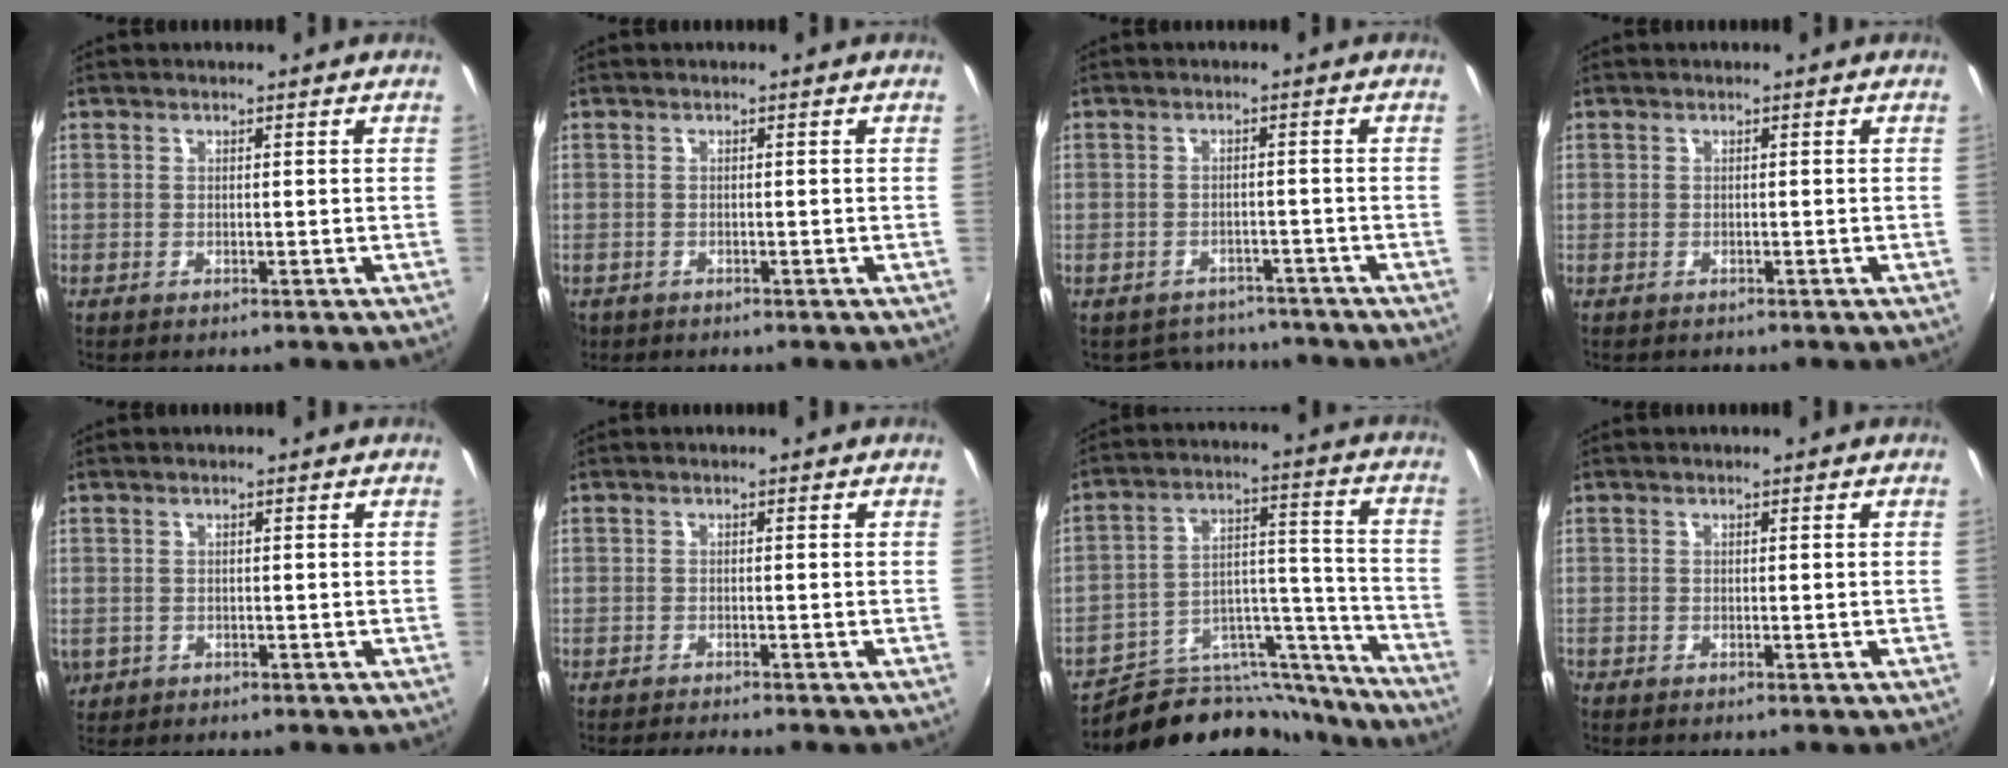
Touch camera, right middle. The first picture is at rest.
{"total": 1.4, "force": [-0.8, 1.1, 0.4], "torque": [-0.013, -0.005, -0.013]}
{"total": 6.8, "force": [-6.1, 3.1, 0.8], "torque": [-0.027, 0.011, -0.081]}
{"total": 0.5, "force": [-0.4, 0.3, -0.1], "torque": [0.000, 0.000, -0.006]}
{"total": 3.3, "force": [-0.5, 2.9, 1.4], "torque": [-0.030, -0.004, -0.003]}
{"total": 2.9, "force": [-2.7, -0.3, 0.9], "torque": [-0.027, -0.012, -0.049]}
{"total": 18.8, "force": [-16.8, 6.6, 5.1], "torque": [-0.068, 0.055, -0.244]}
{"total": 0.0}